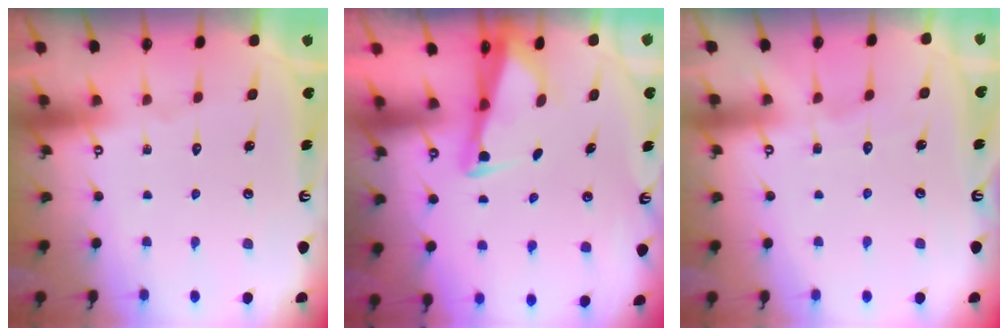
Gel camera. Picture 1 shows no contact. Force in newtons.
{"total": 2.4, "press": 2.3, "slide": 0.5}
{"total": 3.4, "press": 3.3, "slide": 0.4}